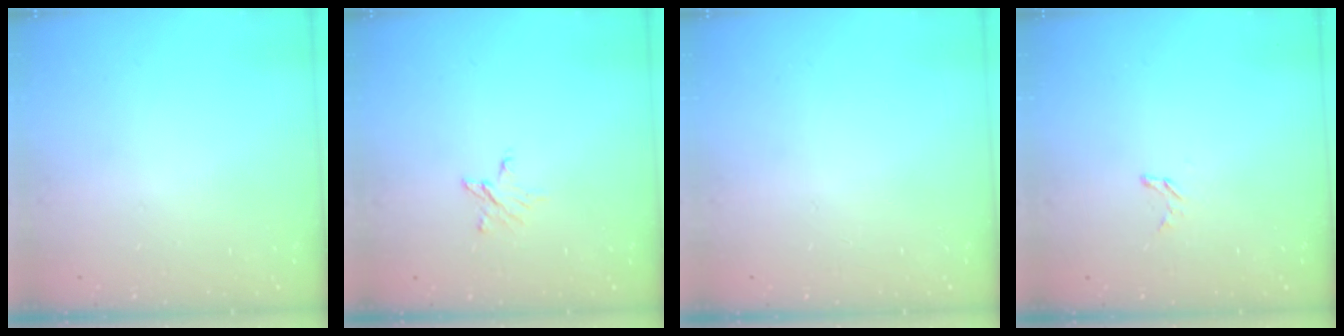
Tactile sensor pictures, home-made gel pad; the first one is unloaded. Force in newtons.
{"total": 2.5, "press": 2.5, "slide": 0.2}
{"total": 0.0}
{"total": 2.4, "press": 2.4, "slide": 0.2}